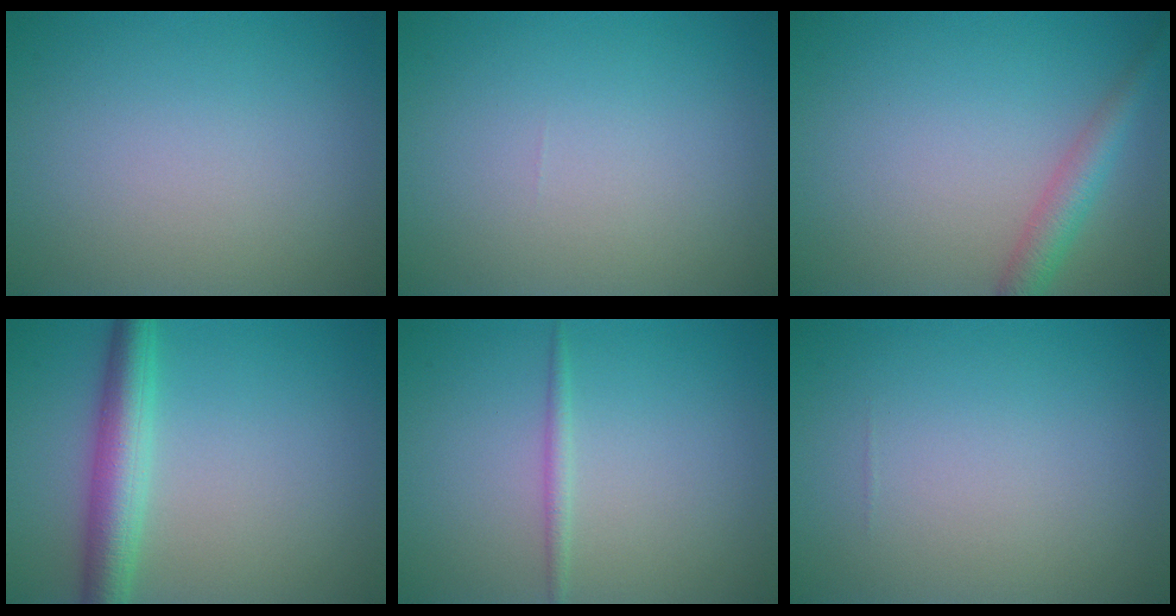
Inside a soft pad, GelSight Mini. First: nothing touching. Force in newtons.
{"total": 0.0}
{"total": 2.8, "press": 2.8, "slide": 0.1}
{"total": 4.6, "press": 4.6, "slide": 0.1}
{"total": 1.1, "press": 1.1, "slide": 0.0}
{"total": 0.0}